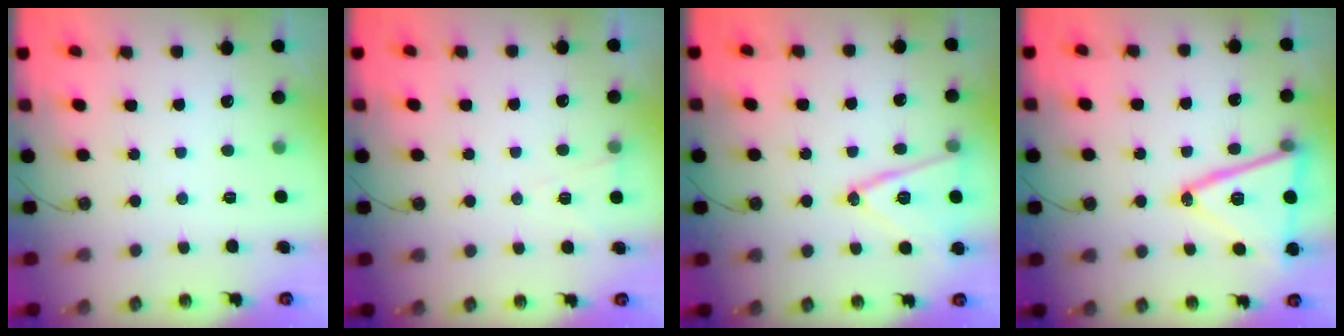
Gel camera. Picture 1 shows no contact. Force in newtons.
{"total": 4.8, "press": 2.5, "slide": 4.1}
{"total": 14.9, "press": 14.6, "slide": 3.3}
{"total": 18.7, "press": 18.4, "slide": 3.4}